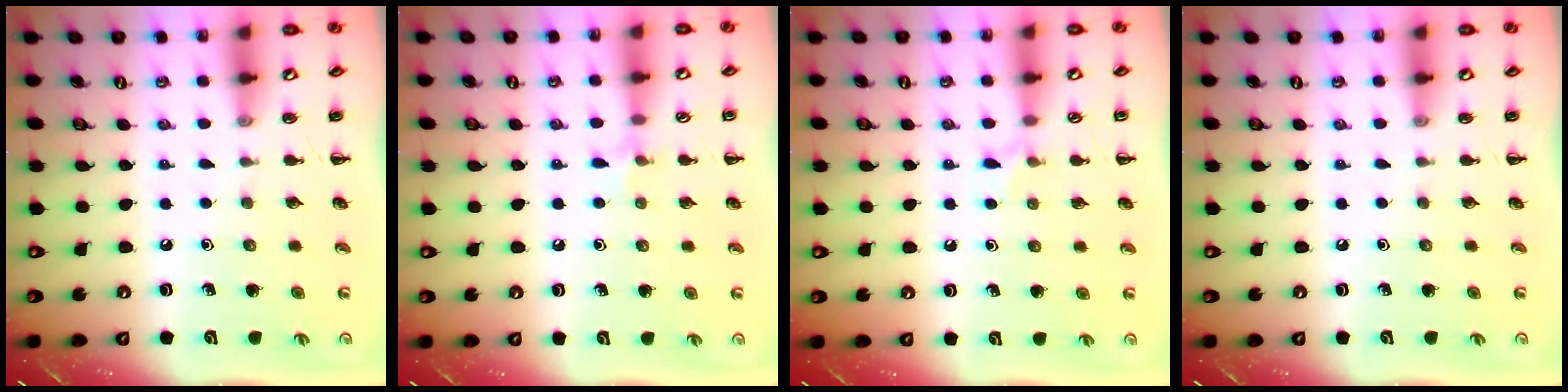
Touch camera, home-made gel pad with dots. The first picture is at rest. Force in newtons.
{"total": 4.9, "press": 4.6, "slide": 1.5}
{"total": 5.5, "press": 5.1, "slide": 2.1}
{"total": 0.0}